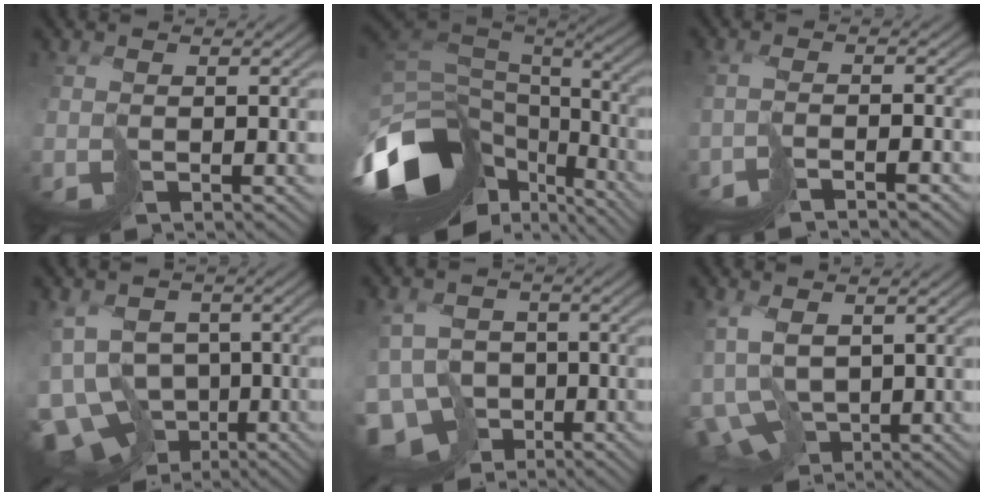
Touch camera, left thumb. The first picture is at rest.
{"total": 17.5, "force": [-8.2, 9.4, 12.3], "torque": [-0.288, -0.029, -0.115]}
{"total": 3.2, "force": [-2.7, -0.7, 1.5], "torque": [-0.022, 0.004, -0.048]}
{"total": 12.0, "force": [-6.0, 8.1, 6.5], "torque": [-0.150, -0.020, -0.080]}
{"total": 9.3, "force": [-5.5, 6.1, 4.3], "torque": [-0.084, -0.019, -0.094]}
{"total": 8.0, "force": [-1.4, 4.6, 6.3], "torque": [-0.159, -0.024, -0.012]}